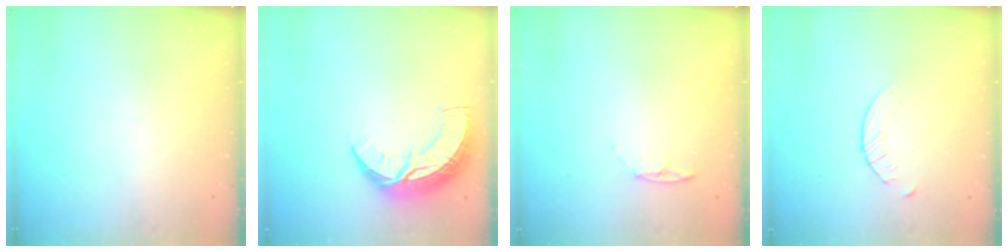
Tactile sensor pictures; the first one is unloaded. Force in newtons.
{"total": 10.9, "press": 10.9, "slide": 0.8}
{"total": 4.9, "press": 4.9, "slide": 0.6}
{"total": 2.8, "press": 2.7, "slide": 0.3}